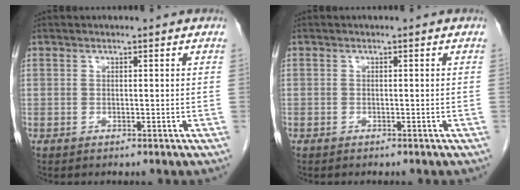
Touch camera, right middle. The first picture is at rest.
{"total": 0.0}